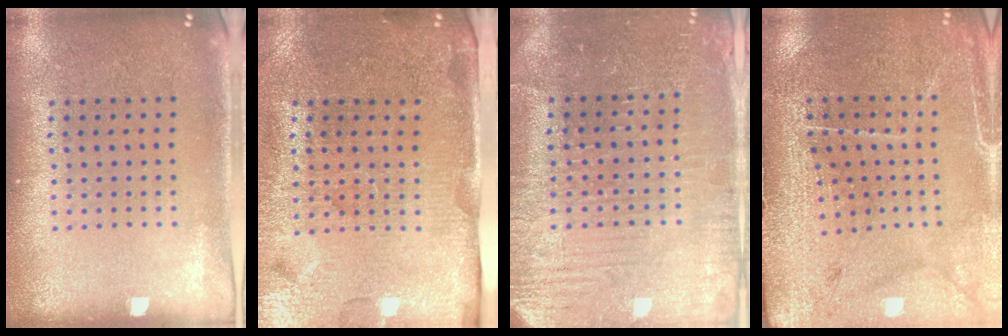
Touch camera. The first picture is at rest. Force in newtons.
{"total": 4.3, "press": 3.9, "slide": 1.9}
{"total": 3.5, "press": 3.5, "slide": 0.6}
{"total": 3.1, "press": 3.1, "slide": 0.2}